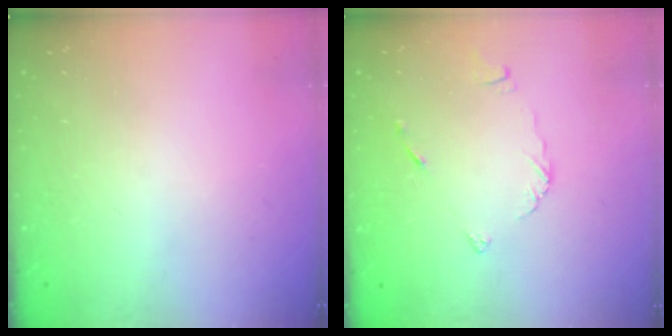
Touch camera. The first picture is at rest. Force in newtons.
{"total": 3.8, "press": 3.8, "slide": 0.5}